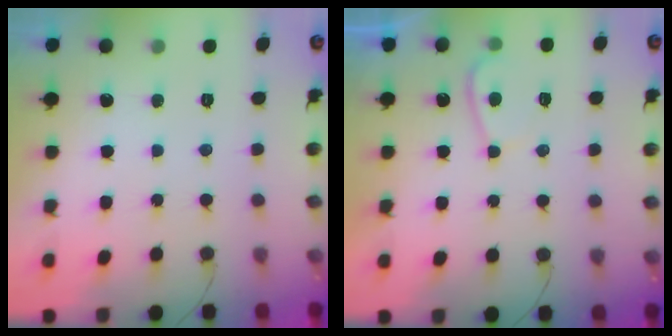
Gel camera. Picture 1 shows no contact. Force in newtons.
{"total": 3.5, "press": 3.4, "slide": 0.8}